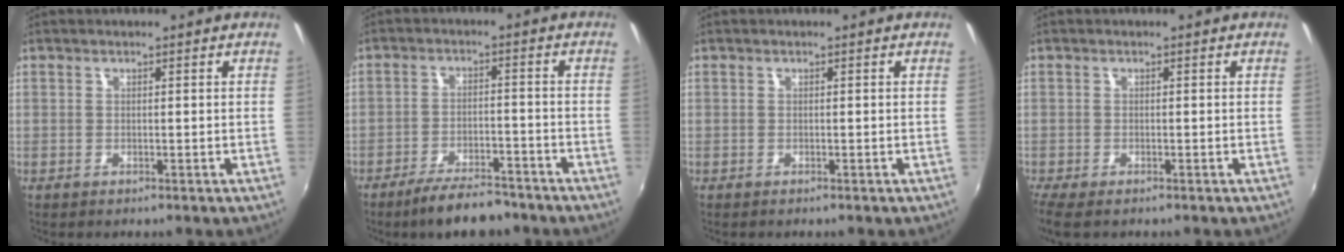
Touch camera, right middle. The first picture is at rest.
{"total": 9.3, "force": [-7.6, 2.7, 4.5], "torque": [-0.098, -0.005, -0.119]}
{"total": 0.0}
{"total": 4.1, "force": [-2.9, 1.0, 2.7], "torque": [-0.059, -0.022, -0.051]}